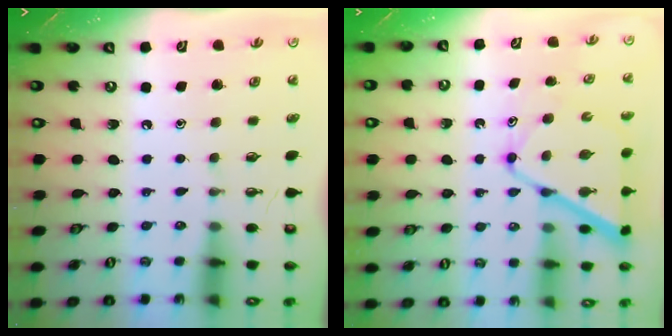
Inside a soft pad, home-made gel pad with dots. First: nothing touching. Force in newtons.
{"total": 12.4, "press": 12.3, "slide": 1.2}